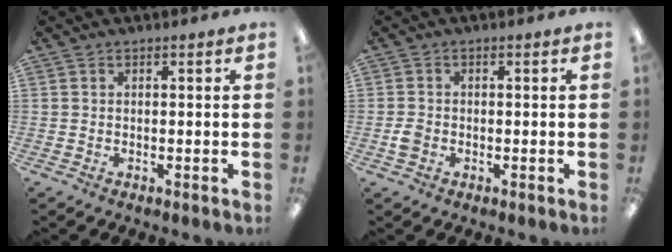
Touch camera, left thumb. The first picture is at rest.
{"total": 2.3, "force": [-0.6, 1.9, 1.2], "torque": [-0.020, 0.004, -0.011]}